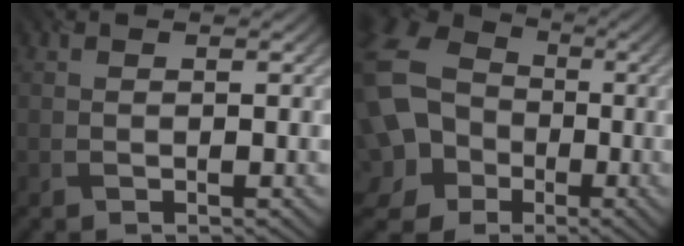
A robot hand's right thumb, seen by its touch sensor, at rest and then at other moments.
{"total": 18.9, "force": [-2.1, 15.9, 10.0], "torque": [-0.280, -0.026, -0.069]}